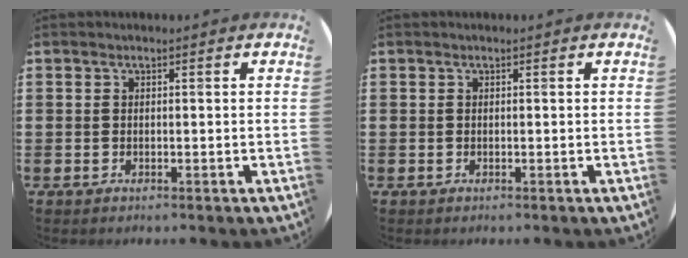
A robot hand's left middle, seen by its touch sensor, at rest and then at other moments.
{"total": 0.0}